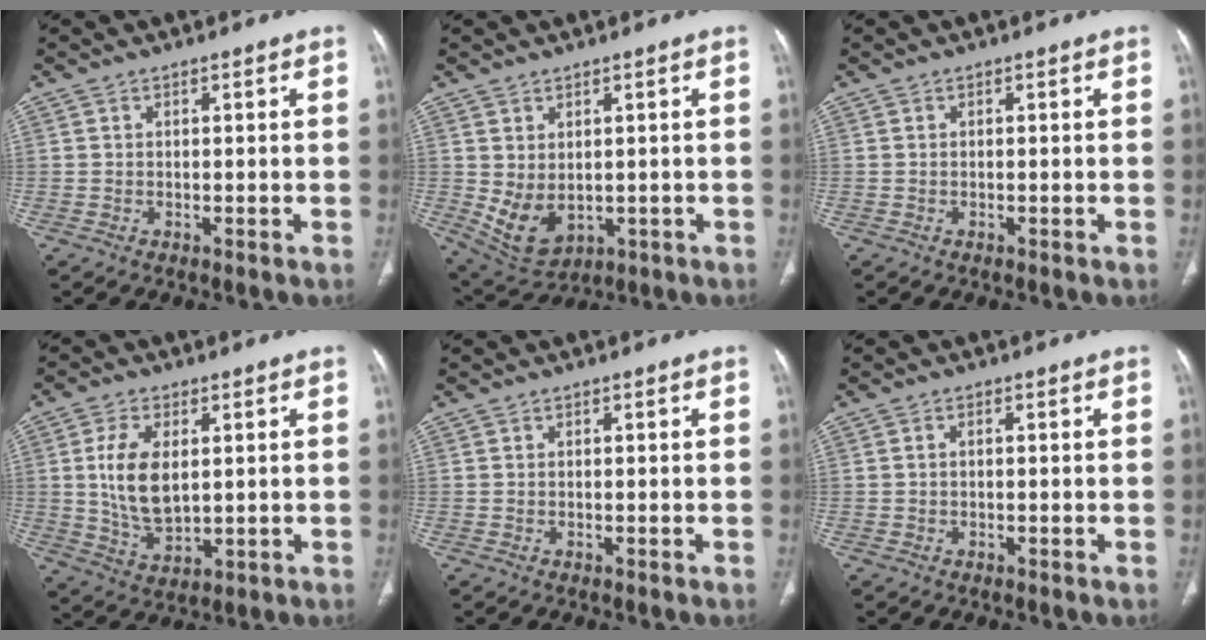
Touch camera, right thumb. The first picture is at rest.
{"total": 7.6, "force": [-0.3, 5.1, 5.6], "torque": [-0.093, -0.007, 0.024]}
{"total": 0.0}
{"total": 10.4, "force": [1.5, 5.6, 8.6], "torque": [-0.164, -0.017, 0.038]}
{"total": 0.0}
{"total": 0.6, "force": [-0.1, 0.3, 0.5], "torque": [-0.010, 0.000, -0.003]}